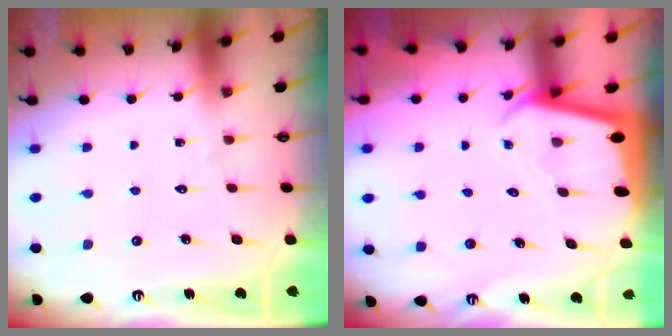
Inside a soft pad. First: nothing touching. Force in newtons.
{"total": 2.2, "press": 2.2, "slide": 0.2}